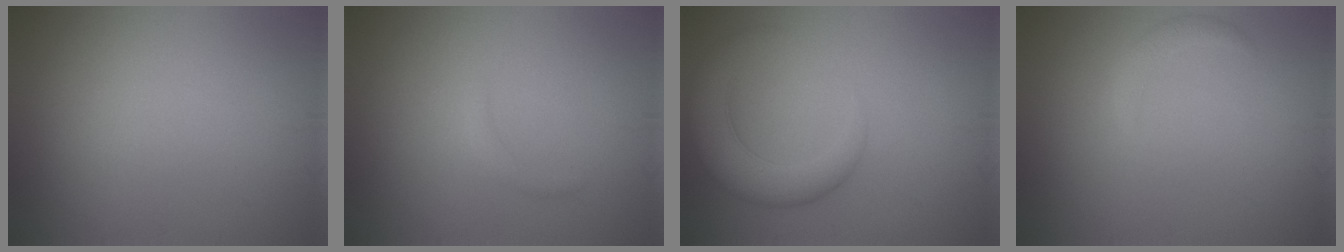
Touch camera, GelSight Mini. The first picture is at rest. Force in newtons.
{"total": 0.8, "press": 0.8, "slide": 0.1}
{"total": 4.9, "press": 4.9, "slide": 0.3}
{"total": 1.2, "press": 1.2, "slide": 0.2}